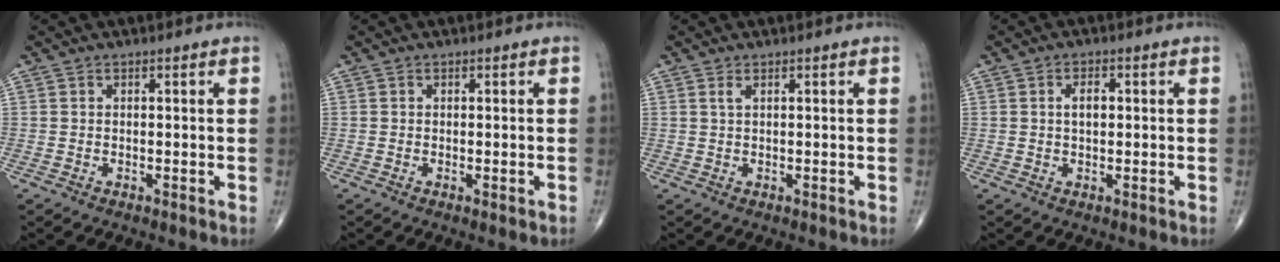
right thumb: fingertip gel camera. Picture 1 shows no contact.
{"total": 0.9, "force": [-0.3, 0.2, 0.8], "torque": [-0.012, -0.003, -0.005]}
{"total": 0.8, "force": [0.5, 0.2, 0.7], "torque": [-0.018, 0.005, 0.011]}
{"total": 2.8, "force": [0.4, 1.6, 2.3], "torque": [-0.036, 0.004, 0.004]}